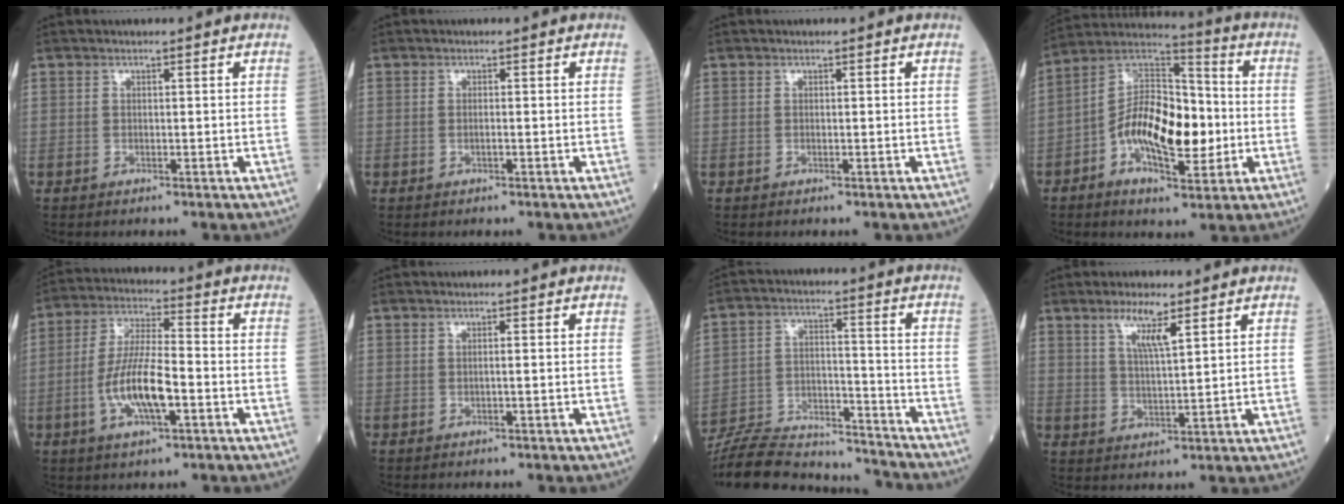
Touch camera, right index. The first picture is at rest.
{"total": 0.6, "force": [-0.2, 0.0, 0.6], "torque": [-0.017, -0.001, -0.003]}
{"total": 0.0}
{"total": 15.3, "force": [-3.0, 6.5, 13.6], "torque": [-0.253, 0.021, -0.052]}
{"total": 10.5, "force": [-3.0, 2.4, 9.8], "torque": [-0.201, 0.001, -0.057]}
{"total": 0.5, "force": [-0.1, -0.1, 0.5], "torque": [-0.013, 0.000, -0.001]}
{"total": 21.9, "force": [-21.0, 3.7, 4.9], "torque": [-0.127, 0.022, -0.345]}
{"total": 5.6, "force": [3.5, 0.6, 4.3], "torque": [-0.086, -0.002, 0.065]}